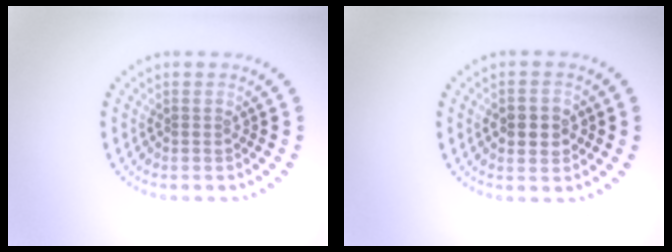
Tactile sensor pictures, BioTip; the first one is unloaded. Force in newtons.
{"total": 2.9, "press": 2.9, "slide": 0.1}